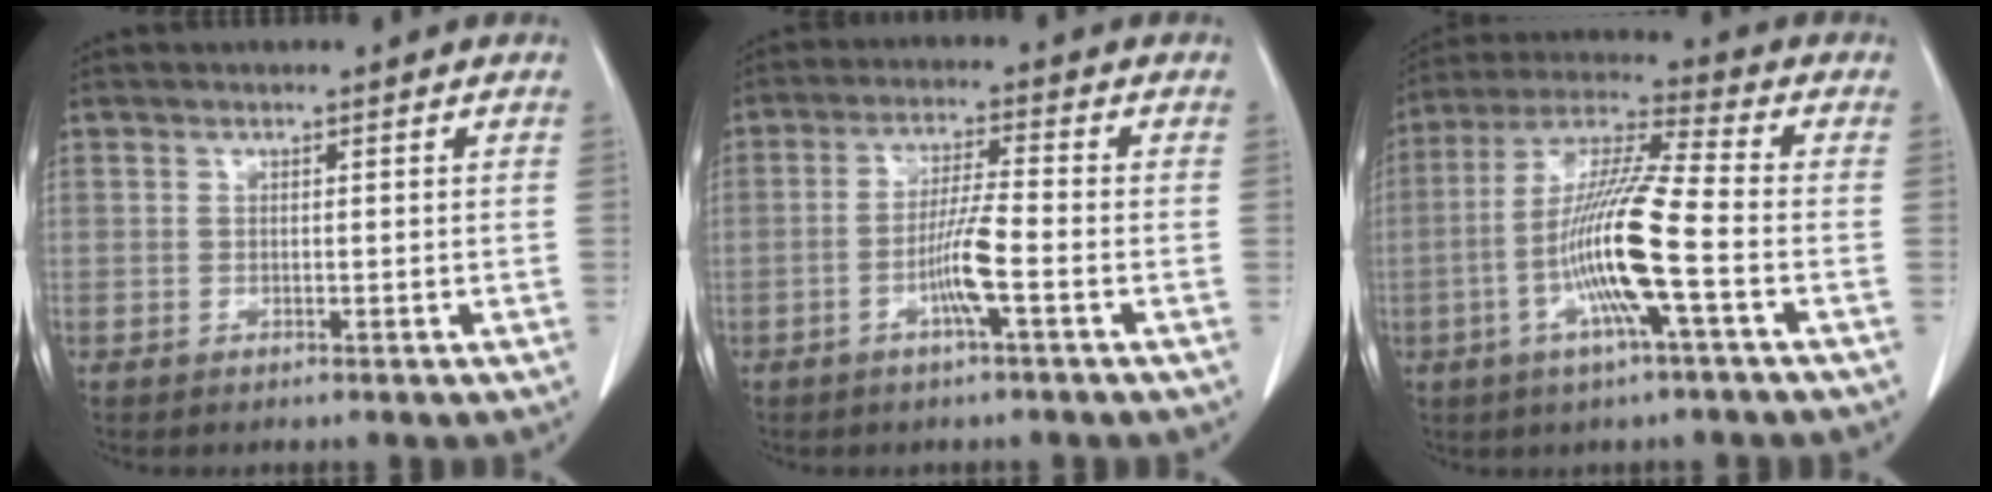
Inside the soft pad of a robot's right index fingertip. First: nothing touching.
{"total": 5.9, "force": [-2.2, -0.3, 5.5], "torque": [-0.111, -0.001, -0.042]}
{"total": 13.6, "force": [-3.6, 0.0, 13.1], "torque": [-0.262, -0.003, -0.078]}